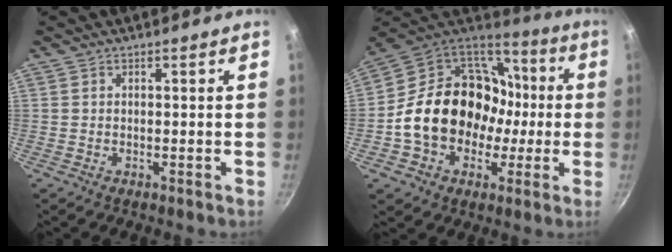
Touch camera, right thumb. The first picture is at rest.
{"total": 23.5, "force": [-1.4, 19.0, 13.7], "torque": [-0.218, 0.059, -0.008]}